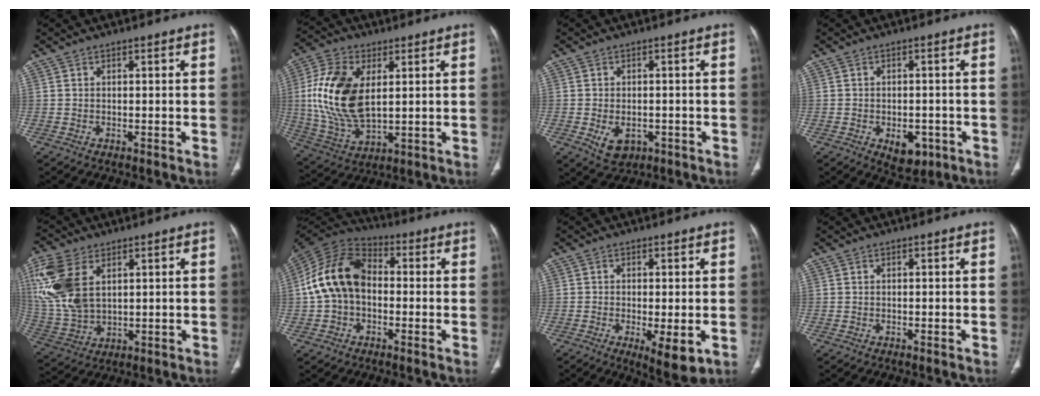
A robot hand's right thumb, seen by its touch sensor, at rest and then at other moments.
{"total": 17.7, "force": [3.1, 9.9, 14.4], "torque": [-0.292, -0.012, 0.065]}
{"total": 5.3, "force": [-1.7, 3.7, 3.3], "torque": [-0.047, 0.007, -0.013]}
{"total": 6.0, "force": [-2.4, 3.8, 4.0], "torque": [-0.035, 0.007, -0.021]}
{"total": 16.7, "force": [5.8, 10.0, 12.0], "torque": [-0.279, -0.013, 0.124]}
{"total": 14.7, "force": [-0.3, 10.4, 10.4], "torque": [-0.188, 0.037, -0.018]}
{"total": 6.9, "force": [-2.0, 2.2, 6.2], "torque": [-0.099, -0.019, -0.027]}
{"total": 0.0}